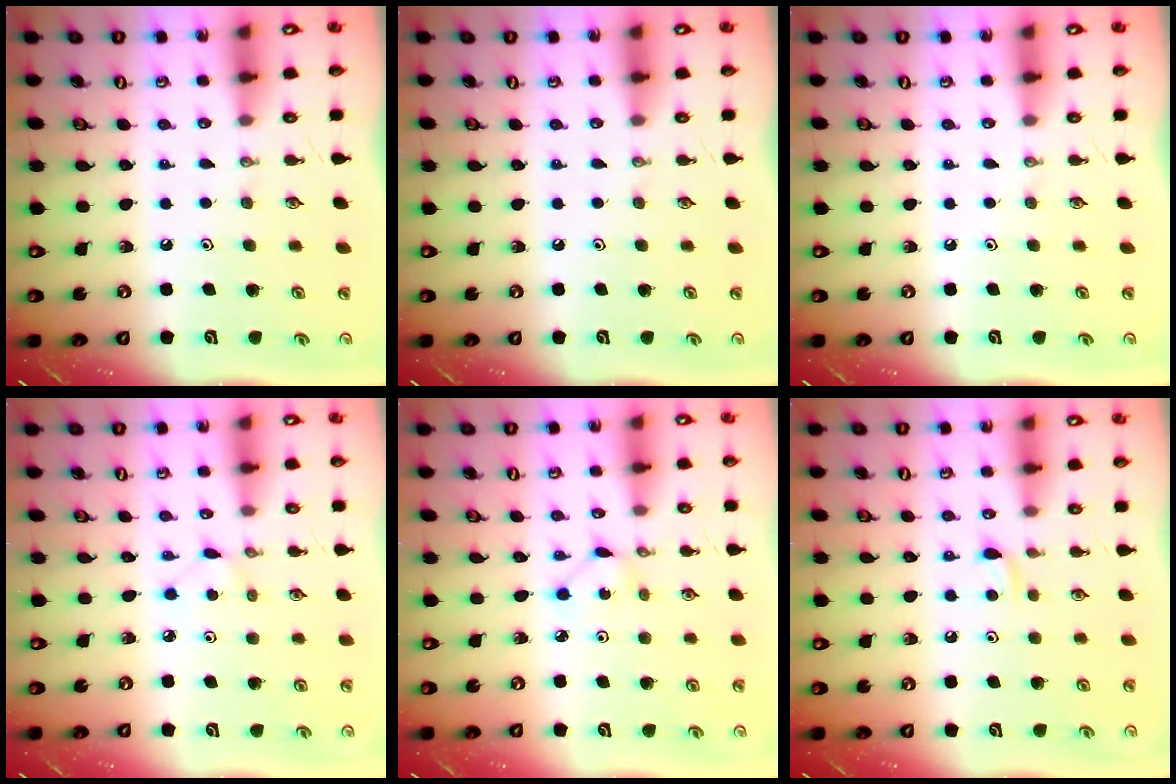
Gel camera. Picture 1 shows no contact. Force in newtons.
{"total": 0.0}
{"total": 0.0}
{"total": 2.2, "press": 2.2, "slide": 0.3}
{"total": 1.8, "press": 1.8, "slide": 0.3}
{"total": 4.4, "press": 4.4, "slide": 0.7}